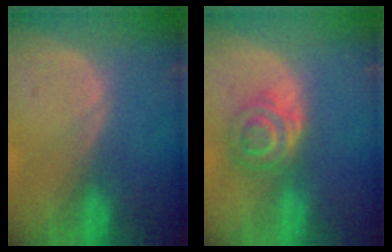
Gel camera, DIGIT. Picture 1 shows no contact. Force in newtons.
{"total": 5.4, "press": 5.1, "slide": 1.6}